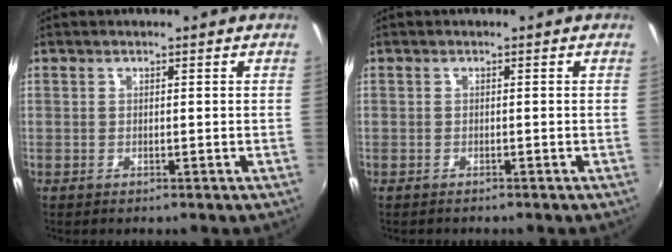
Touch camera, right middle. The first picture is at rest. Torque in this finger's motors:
{"motor_torque": [-0.42, -0.02, -0.05, 0.00]}